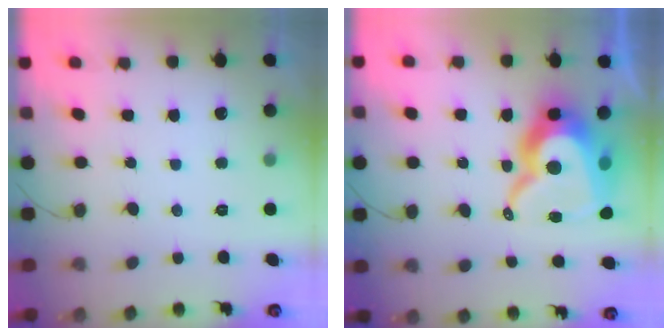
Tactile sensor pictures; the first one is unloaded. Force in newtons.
{"total": 19.4, "press": 19.4, "slide": 1.4}